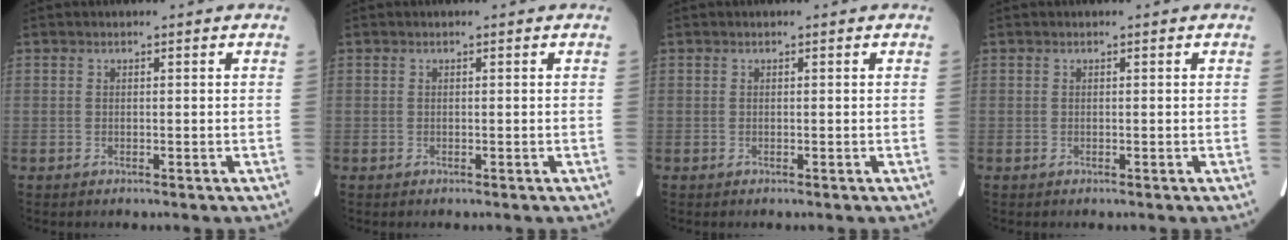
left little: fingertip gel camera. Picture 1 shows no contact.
{"total": 0.0}
{"total": 0.0}
{"total": 0.0}